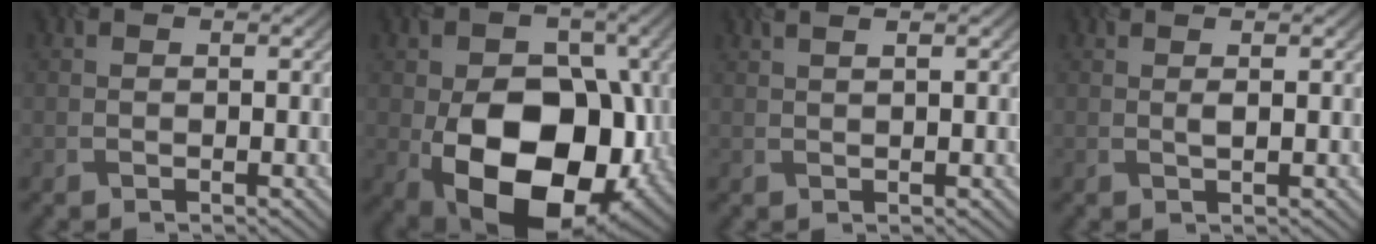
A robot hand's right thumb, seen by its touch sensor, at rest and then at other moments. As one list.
[{"total": 16.0, "force": [-4.1, 10.6, 11.3], "torque": [-0.172, -0.031, -0.057]}, {"total": 1.6, "force": [0.9, 0.3, 1.3], "torque": [-0.014, 0.005, 0.010]}, {"total": 1.3, "force": [0.5, 0.2, 1.2], "torque": [-0.021, 0.003, 0.007]}]